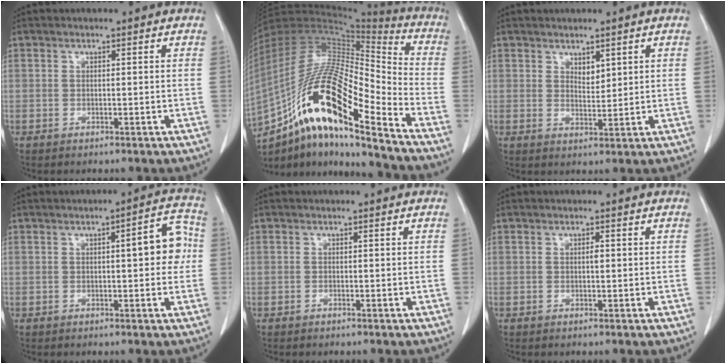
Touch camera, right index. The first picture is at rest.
{"total": 23.9, "force": [-14.2, 3.7, 18.9], "torque": [-0.368, -0.009, -0.252]}
{"total": 2.4, "force": [1.4, 1.1, 1.5], "torque": [-0.025, -0.006, 0.032]}
{"total": 6.3, "force": [0.5, 1.8, 6.0], "torque": [-0.072, 0.020, 0.003]}
{"total": 0.0}
{"total": 0.7, "force": [0.1, 0.2, 0.6], "torque": [-0.011, 0.001, 0.001]}